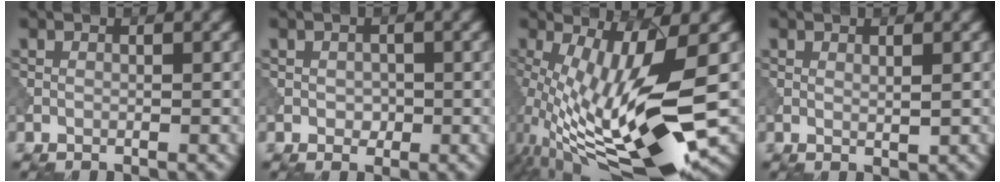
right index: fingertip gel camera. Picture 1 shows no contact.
{"total": 1.1, "force": [-0.1, 0.9, 0.7], "torque": [-0.012, -0.003, -0.004]}
{"total": 13.2, "force": [-3.2, 3.3, 12.4], "torque": [-0.237, -0.020, -0.049]}
{"total": 0.7, "force": [0.4, 0.1, 0.6], "torque": [-0.009, -0.003, 0.008]}